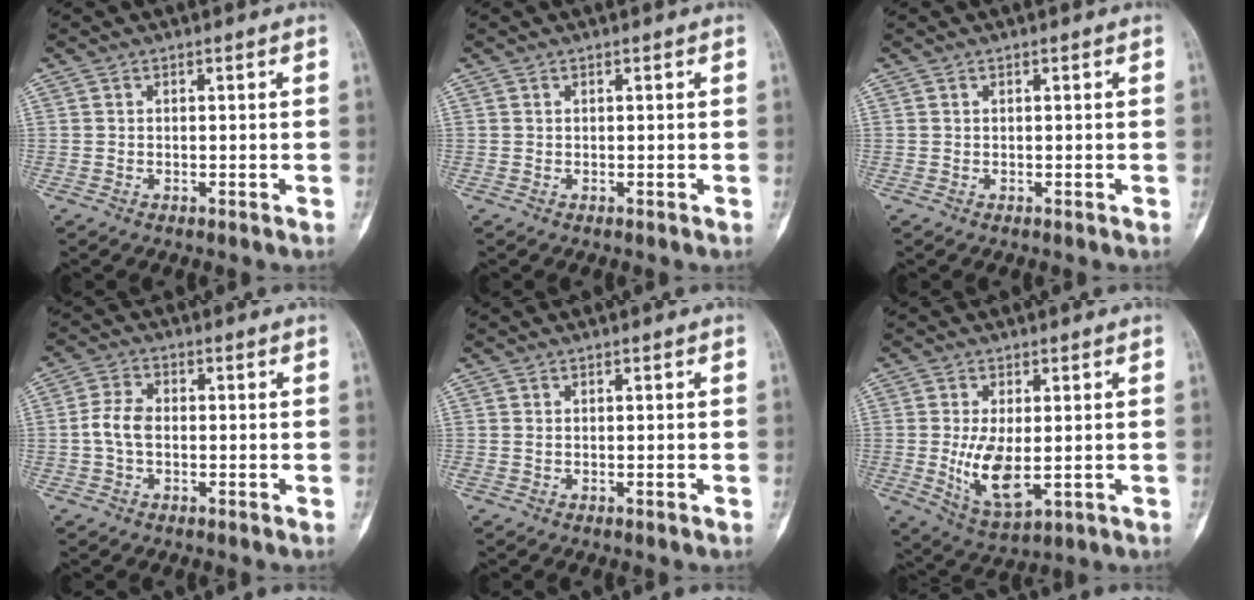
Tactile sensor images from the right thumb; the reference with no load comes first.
{"total": 0.0}
{"total": 0.0}
{"total": 4.9, "force": [-0.6, 3.1, 3.6], "torque": [-0.076, 0.013, -0.019]}
{"total": 0.7, "force": [-0.2, 0.1, 0.7], "torque": [-0.017, -0.002, 0.002]}
{"total": 9.2, "force": [-0.7, 4.4, 8.1], "torque": [-0.149, -0.021, 0.002]}